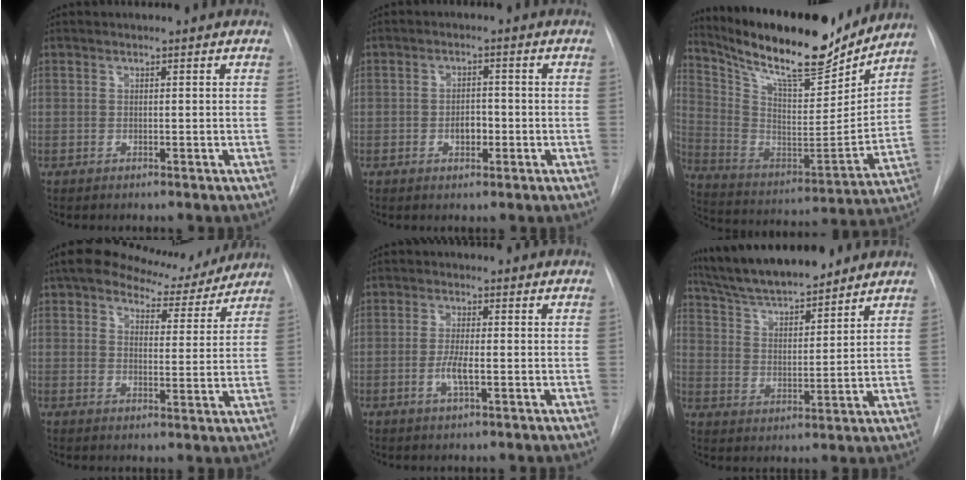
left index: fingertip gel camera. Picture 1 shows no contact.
{"total": 2.8, "force": [-0.9, 1.7, 2.1], "torque": [-0.029, 0.005, -0.011]}
{"total": 22.1, "force": [18.9, 4.5, 10.5], "torque": [-0.197, -0.016, 0.309]}
{"total": 10.8, "force": [9.4, 3.9, 3.5], "torque": [-0.041, 0.008, 0.123]}
{"total": 3.4, "force": [-1.0, 0.5, 3.2], "torque": [-0.066, -0.004, -0.019]}
{"total": 14.1, "force": [12.6, 2.2, 5.8], "torque": [-0.101, 0.012, 0.220]}